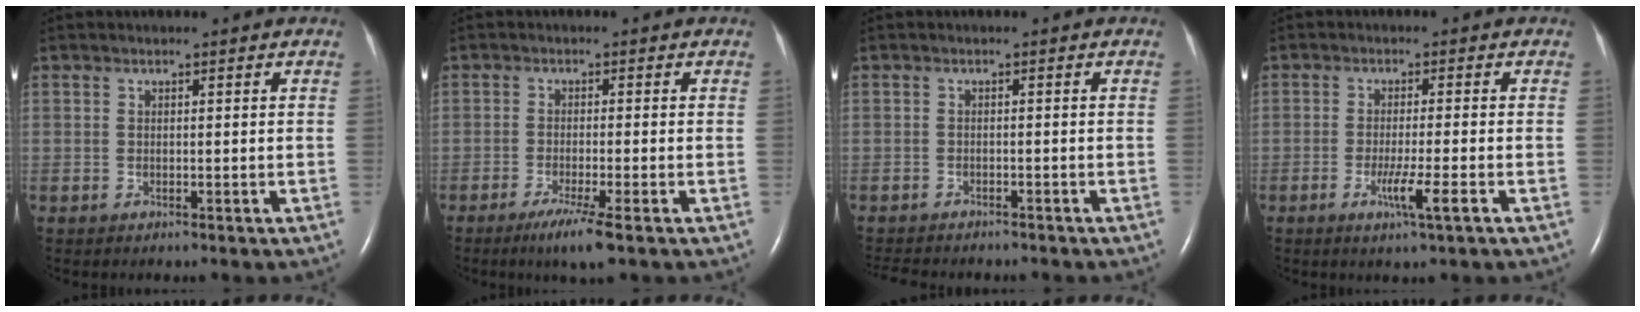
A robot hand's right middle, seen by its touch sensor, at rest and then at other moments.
{"total": 4.8, "force": [-2.8, -0.3, 3.8], "torque": [-0.073, -0.016, -0.052]}
{"total": 7.9, "force": [-7.0, 2.1, 3.1], "torque": [-0.047, -0.004, -0.094]}
{"total": 4.1, "force": [-1.8, -0.4, 3.7], "torque": [-0.068, -0.010, -0.032]}